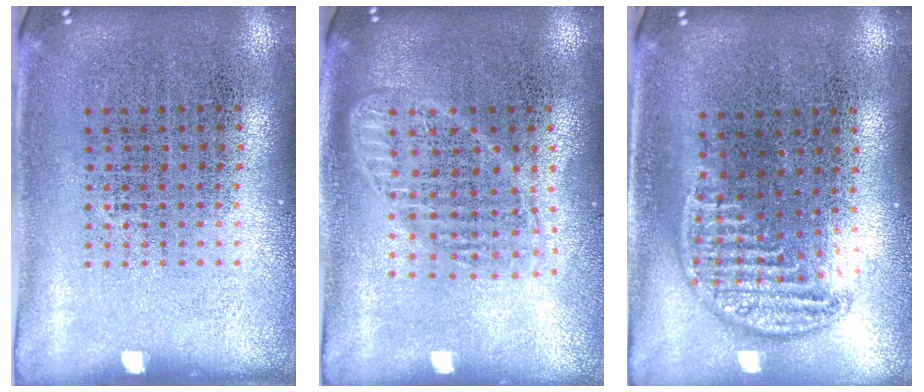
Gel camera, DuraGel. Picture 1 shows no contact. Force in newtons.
{"total": 1.8, "press": 1.5, "slide": 0.9}
{"total": 1.1, "press": 1.0, "slide": 0.4}